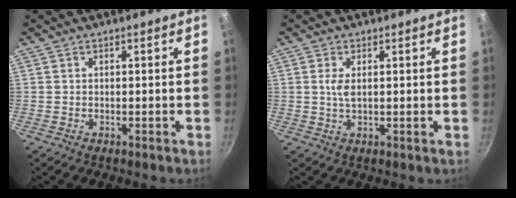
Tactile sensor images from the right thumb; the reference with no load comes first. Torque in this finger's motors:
{"motor_torque": [0.42, 0.28, 0.52, 0.25, 0.21]}